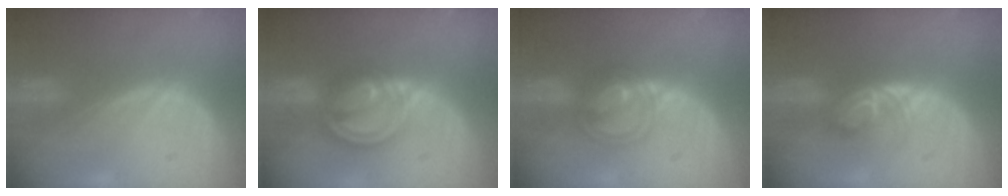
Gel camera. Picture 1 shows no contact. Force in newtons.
{"total": 8.1, "press": 6.9, "slide": 4.2}
{"total": 5.9, "press": 5.4, "slide": 2.4}
{"total": 5.6, "press": 4.8, "slide": 2.9}